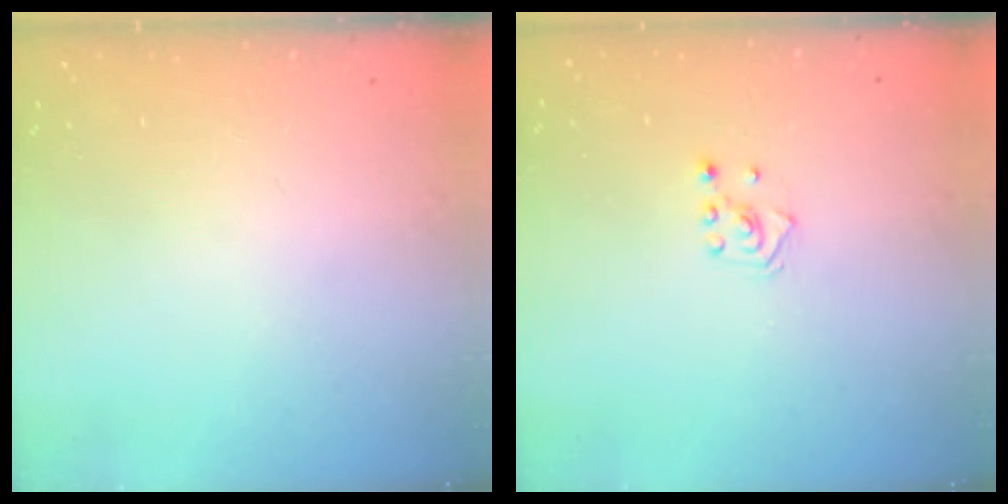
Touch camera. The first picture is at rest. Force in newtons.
{"total": 2.8, "press": 2.7, "slide": 0.7}